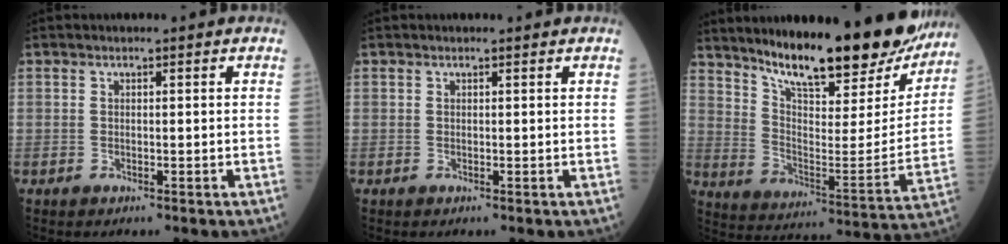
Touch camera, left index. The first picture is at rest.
{"total": 0.0}
{"total": 24.4, "force": [20.2, 5.0, 12.8], "torque": [-0.196, -0.044, 0.289]}